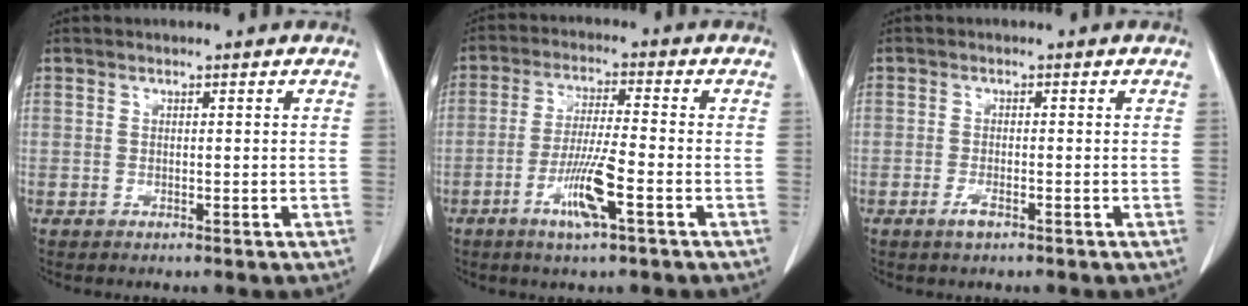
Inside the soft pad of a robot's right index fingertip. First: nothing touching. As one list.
[{"total": 7.9, "force": [-3.4, 0.1, 7.2], "torque": [-0.139, -0.010, -0.064]}, {"total": 1.7, "force": [-1.1, 0.4, 1.3], "torque": [-0.029, -0.002, -0.020]}]